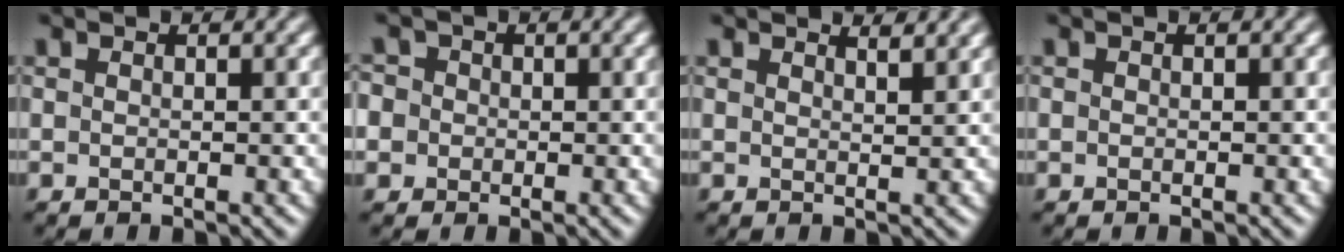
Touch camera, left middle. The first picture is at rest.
{"total": 3.7, "force": [1.0, 3.4, 1.1], "torque": [-0.016, 0.032, -0.016]}
{"total": 2.7, "force": [2.4, 0.6, 0.9], "torque": [0.002, 0.014, 0.012]}
{"total": 0.0}